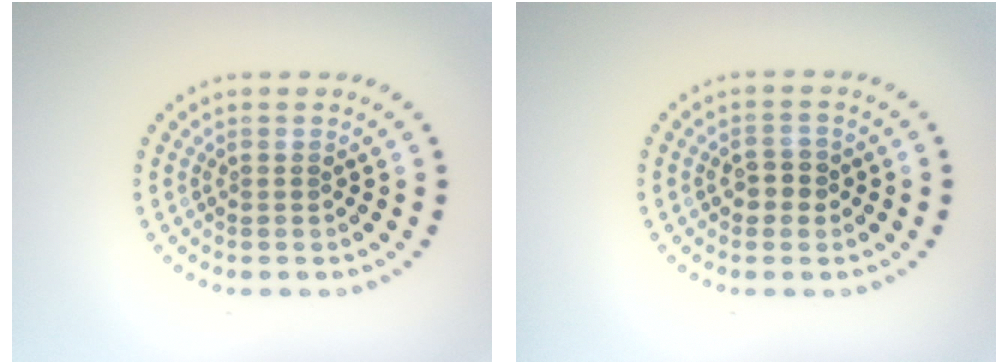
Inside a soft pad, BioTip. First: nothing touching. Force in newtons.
{"total": 1.9, "press": 1.9, "slide": 0.4}